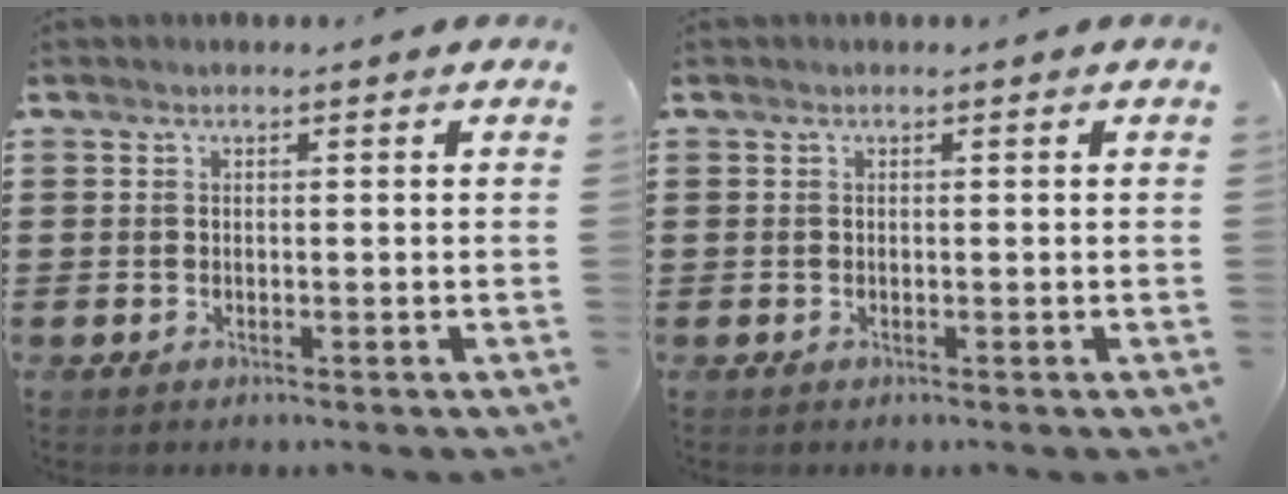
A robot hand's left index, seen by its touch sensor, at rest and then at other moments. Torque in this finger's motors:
{"motor_torque": [0.00, 0.00, 0.00, 0.00]}